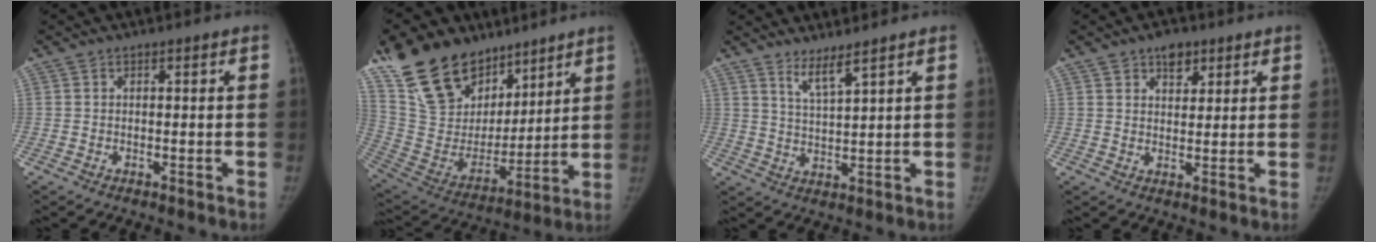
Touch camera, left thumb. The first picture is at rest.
{"total": 23.5, "force": [16.2, 13.9, 9.9], "torque": [-0.152, -0.055, 0.302]}
{"total": 4.2, "force": [3.3, 0.2, 2.6], "torque": [-0.049, -0.037, 0.067]}
{"total": 4.6, "force": [2.9, 2.8, 2.3], "torque": [-0.011, -0.014, 0.043]}